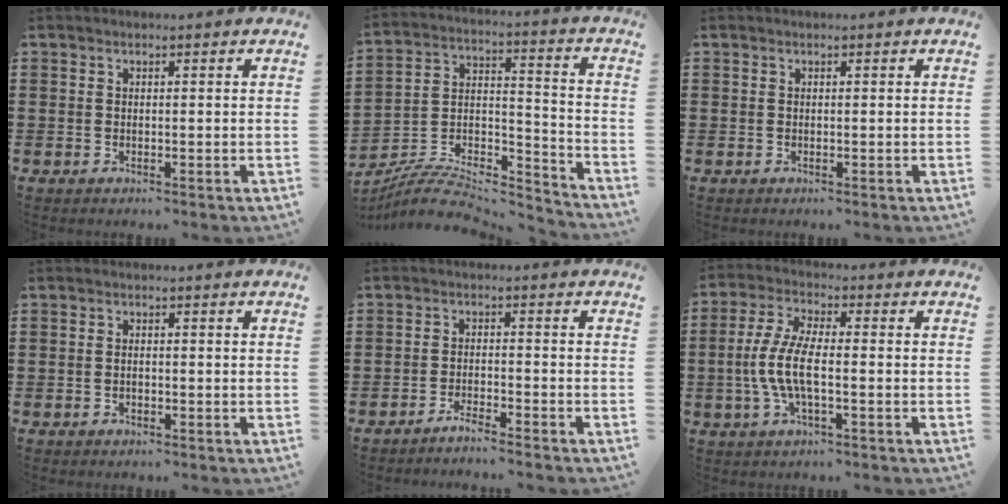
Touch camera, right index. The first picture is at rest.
{"total": 8.3, "force": [-7.6, 2.0, 2.6], "torque": [-0.039, 0.011, -0.149]}
{"total": 0.0}
{"total": 1.0, "force": [-0.3, 0.5, 0.8], "torque": [-0.017, 0.000, -0.005]}
{"total": 2.5, "force": [-2.4, -0.5, 0.5], "torque": [-0.010, 0.003, -0.049]}
{"total": 7.3, "force": [-1.7, 2.6, 6.6], "torque": [-0.156, -0.008, -0.040]}